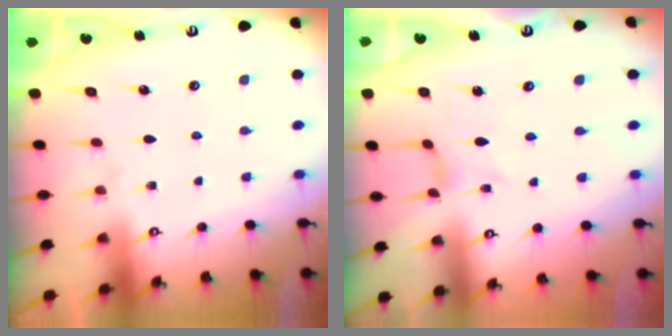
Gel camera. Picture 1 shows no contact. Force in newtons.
{"total": 0.0}